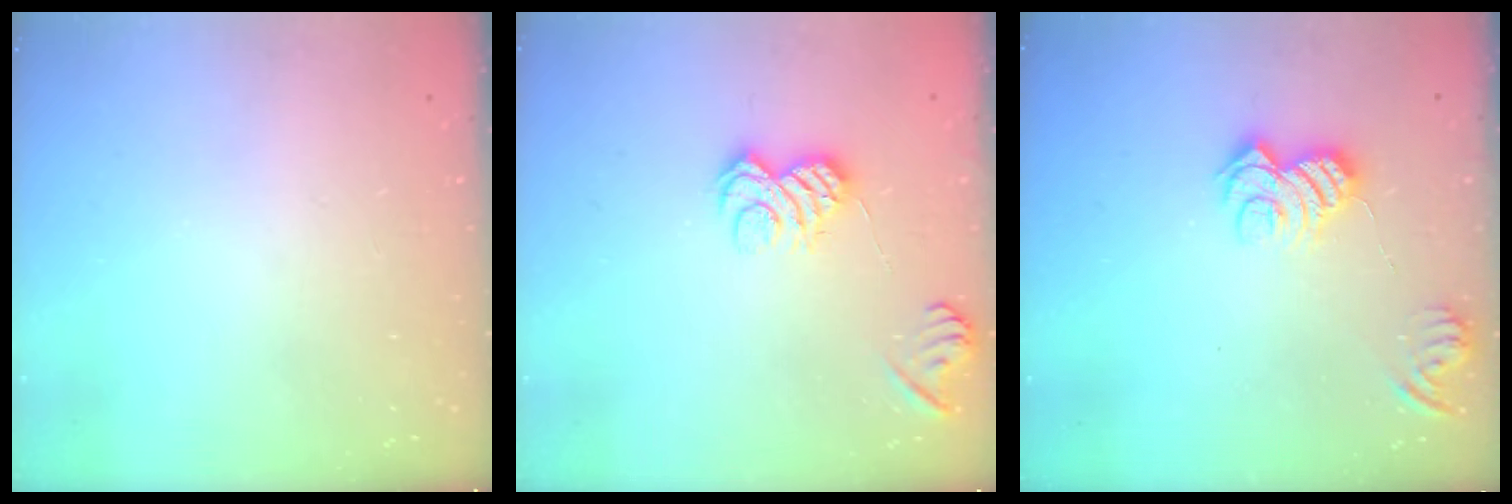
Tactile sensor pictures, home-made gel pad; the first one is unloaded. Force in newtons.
{"total": 8.5, "press": 8.4, "slide": 1.2}
{"total": 10.4, "press": 10.4, "slide": 0.3}